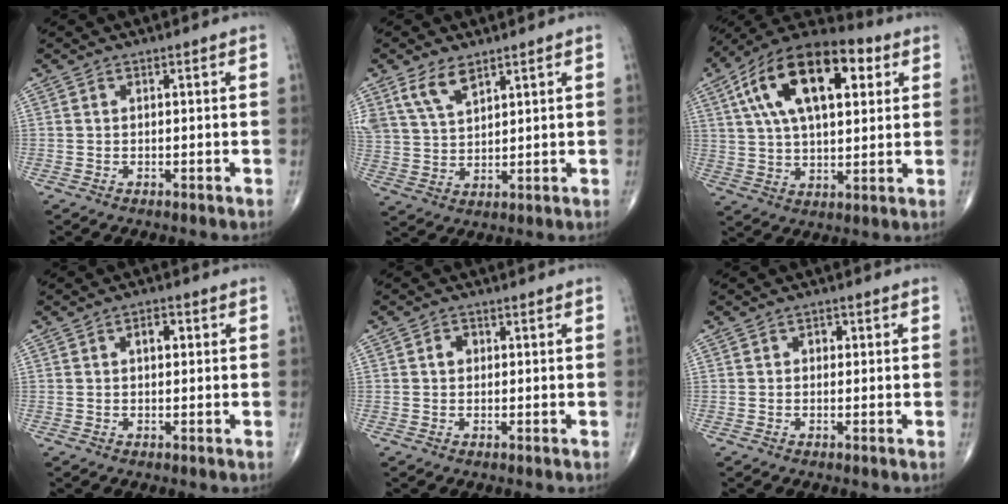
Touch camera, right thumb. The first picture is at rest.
{"total": 6.7, "force": [4.5, 3.0, 4.0], "torque": [-0.071, -0.016, 0.095]}
{"total": 22.3, "force": [7.6, 11.1, 17.8], "torque": [-0.295, 0.012, 0.122]}
{"total": 2.6, "force": [0.7, 1.5, 2.0], "torque": [-0.026, 0.007, 0.008]}
{"total": 1.8, "force": [0.2, 1.5, 1.0], "torque": [-0.009, 0.005, 0.002]}
{"total": 1.5, "force": [0.2, 1.2, 0.9], "torque": [-0.002, 0.004, -0.001]}